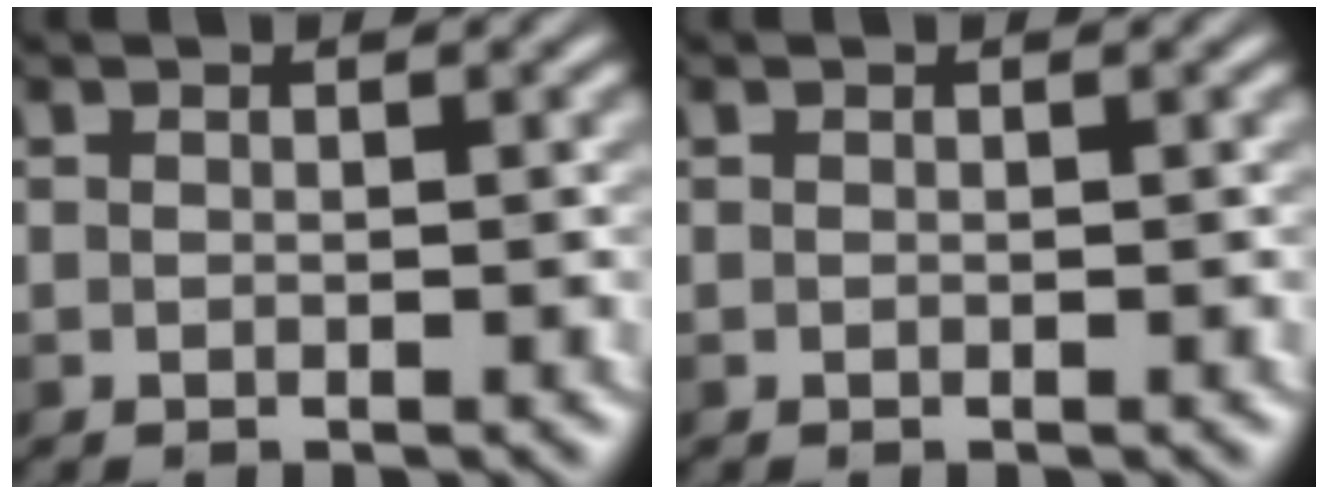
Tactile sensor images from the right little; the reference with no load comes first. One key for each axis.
{"total": 0.0}